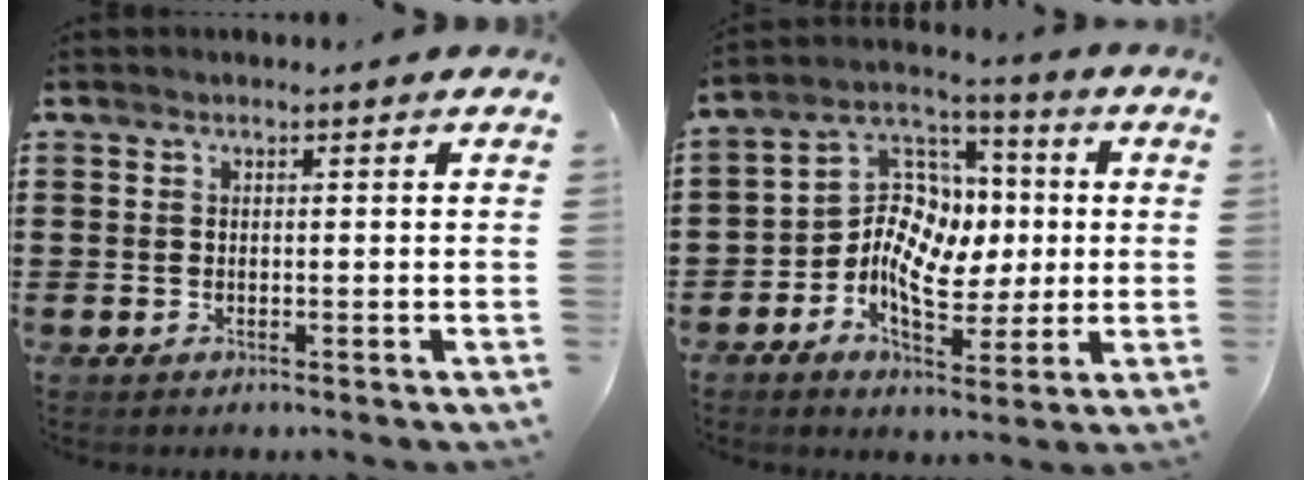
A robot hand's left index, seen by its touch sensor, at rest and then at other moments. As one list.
[{"total": 8.8, "force": [-1.1, 6.7, 5.6], "torque": [-0.139, 0.012, -0.025]}]